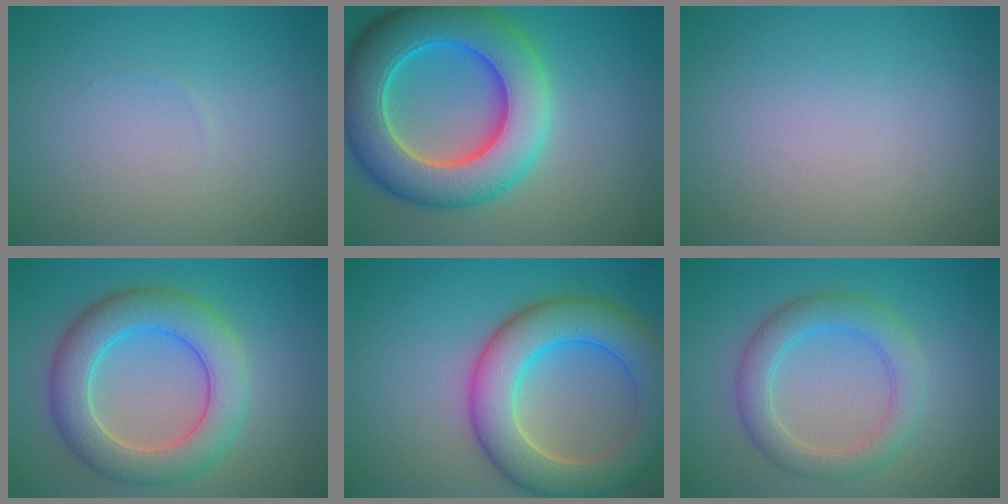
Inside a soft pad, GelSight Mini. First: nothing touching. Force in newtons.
{"total": 11.0, "press": 11.0, "slide": 0.5}
{"total": 0.0}
{"total": 6.9, "press": 6.9, "slide": 0.3}
{"total": 8.6, "press": 8.6, "slide": 0.5}
{"total": 4.1, "press": 4.1, "slide": 0.3}